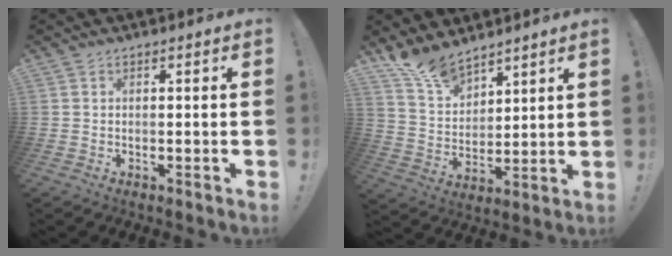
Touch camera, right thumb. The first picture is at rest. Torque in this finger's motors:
{"motor_torque": [-0.29, 1.92, 0.61, 1.08, 0.00]}